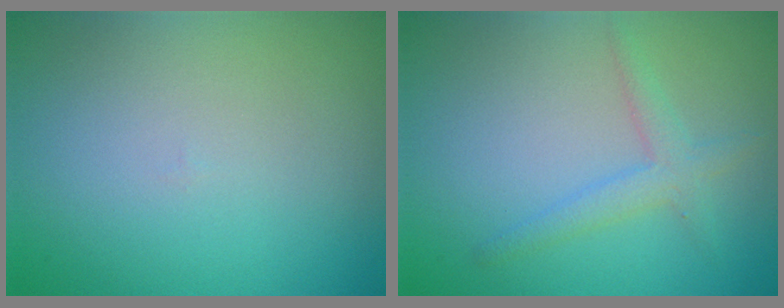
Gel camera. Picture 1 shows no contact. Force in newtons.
{"total": 2.1, "press": 2.1, "slide": 0.1}